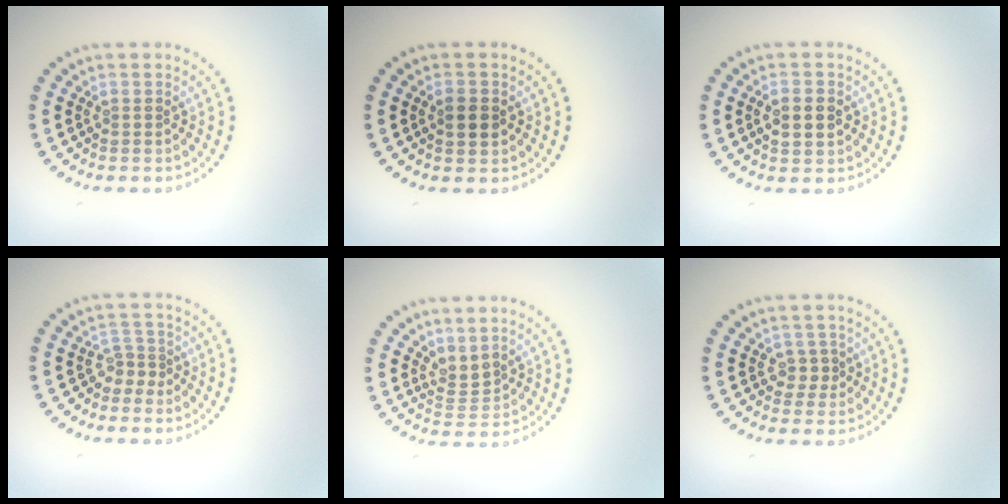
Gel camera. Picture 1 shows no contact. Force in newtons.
{"total": 2.2, "press": 2.2, "slide": 0.0}
{"total": 2.6, "press": 2.6, "slide": 0.1}
{"total": 1.8, "press": 1.1, "slide": 1.4}
{"total": 1.9, "press": 1.4, "slide": 1.2}
{"total": 1.5, "press": 1.2, "slide": 0.9}